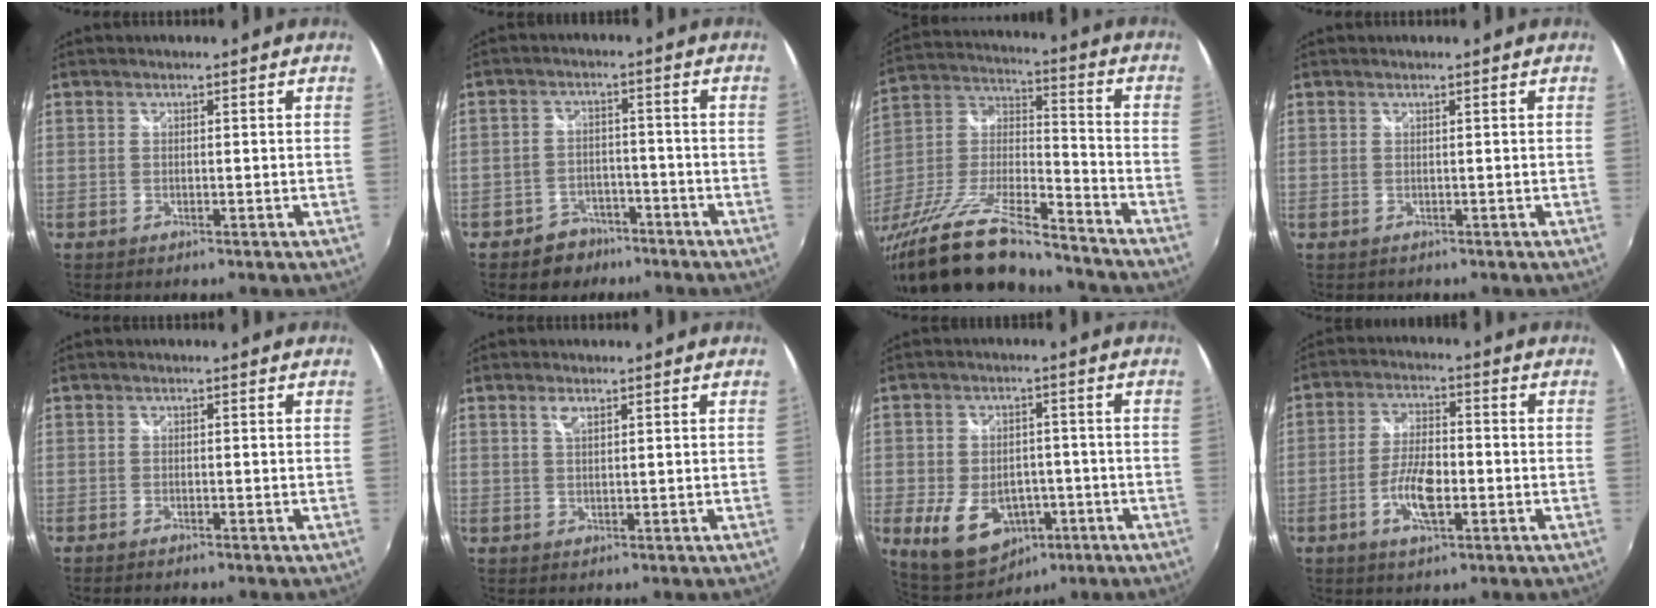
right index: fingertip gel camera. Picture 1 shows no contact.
{"total": 6.5, "force": [-4.5, 4.5, 0.9], "torque": [-0.037, 0.021, -0.066]}
{"total": 22.7, "force": [-18.0, 4.4, 13.1], "torque": [-0.253, -0.029, -0.310]}
{"total": 0.0}
{"total": 1.0, "force": [-0.9, 0.3, 0.4], "torque": [-0.010, -0.004, -0.018]}
{"total": 1.9, "force": [1.1, 0.7, 1.4], "torque": [-0.027, 0.002, 0.018]}
{"total": 11.9, "force": [-4.7, 8.4, 6.9], "torque": [-0.161, -0.014, -0.062]}
{"total": 7.9, "force": [-2.6, 3.1, 6.7], "torque": [-0.136, 0.001, -0.050]}